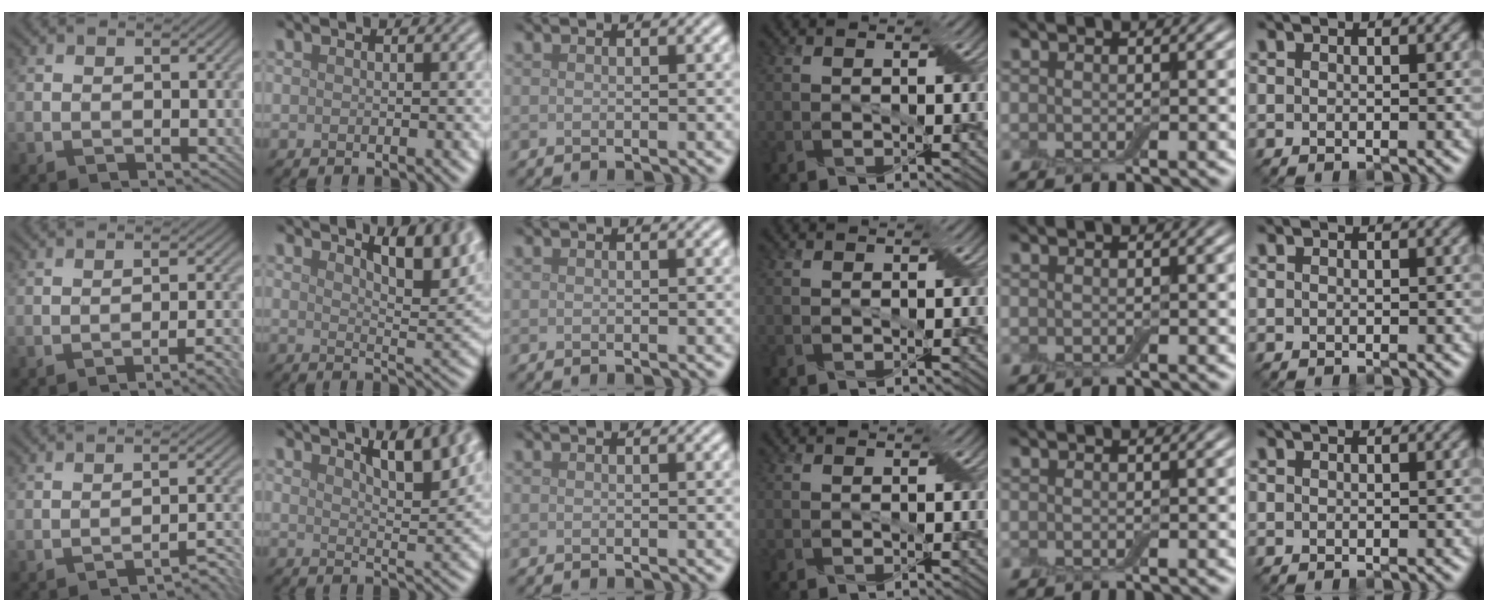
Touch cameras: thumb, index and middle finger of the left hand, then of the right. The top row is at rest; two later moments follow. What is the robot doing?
{"motion": "wrap", "object": "cling film"}